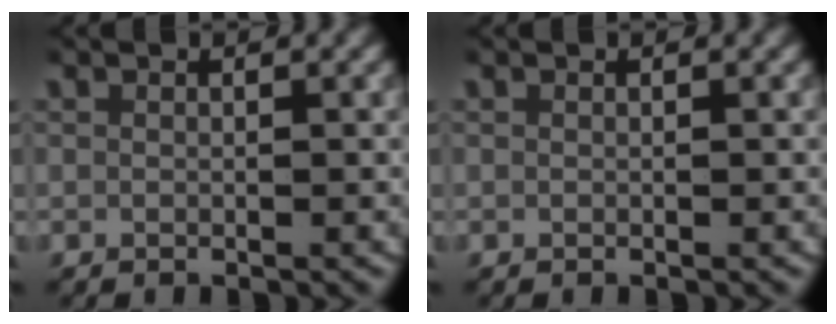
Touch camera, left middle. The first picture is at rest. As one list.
[{"total": 0.0}]